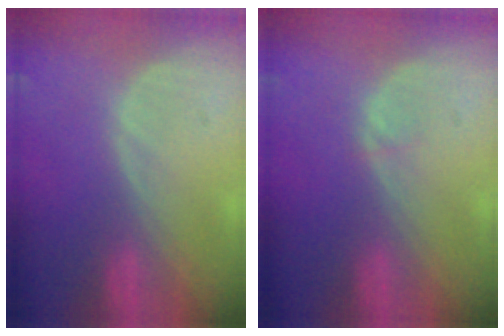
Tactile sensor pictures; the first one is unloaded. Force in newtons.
{"total": 0.5, "press": 0.5, "slide": 0.1}